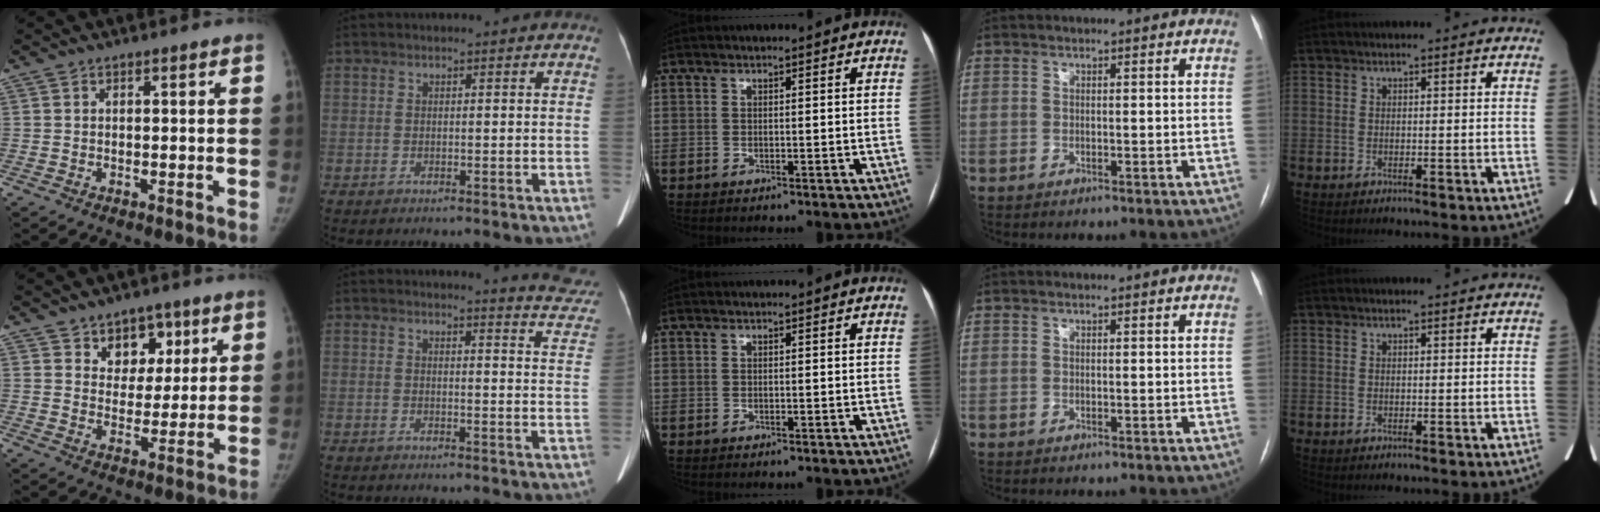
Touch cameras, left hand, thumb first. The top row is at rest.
{"thumb": {"total": 8.1, "force": [4.4, 6.2, 2.6], "torque": [0.008, -0.017, 0.069]}, "index": {"total": 8.0, "force": [8.0, 0.2, 0.9], "torque": [0.005, -0.063, 0.060]}}